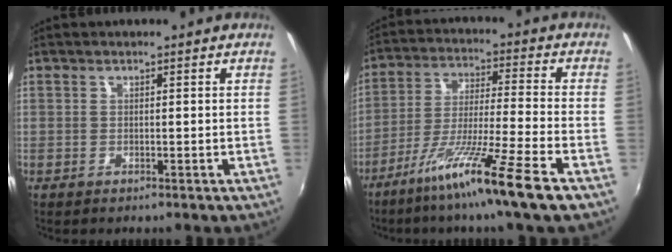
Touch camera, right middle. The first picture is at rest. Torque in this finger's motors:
{"motor_torque": [1.28, -0.86, 0.35, 0.19]}